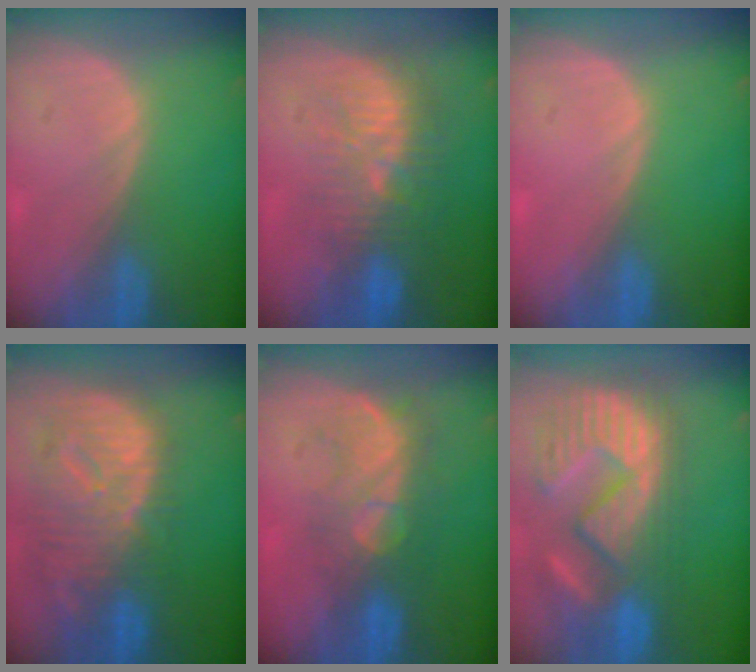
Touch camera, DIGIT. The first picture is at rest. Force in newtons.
{"total": 9.6, "press": 9.2, "slide": 2.8}
{"total": 0.0}
{"total": 12.5, "press": 10.8, "slide": 6.4}
{"total": 8.1, "press": 7.7, "slide": 2.5}
{"total": 13.2, "press": 12.1, "slide": 5.4}